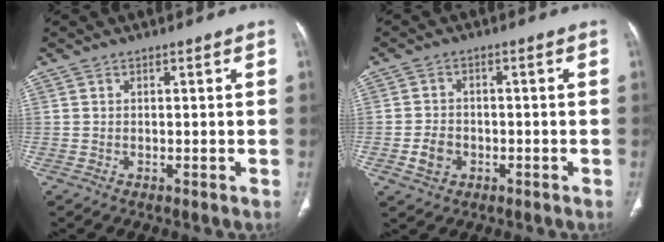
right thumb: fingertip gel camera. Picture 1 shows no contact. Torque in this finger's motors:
{"motor_torque": [-0.34, -0.16, -0.17, -0.13, 0.00]}